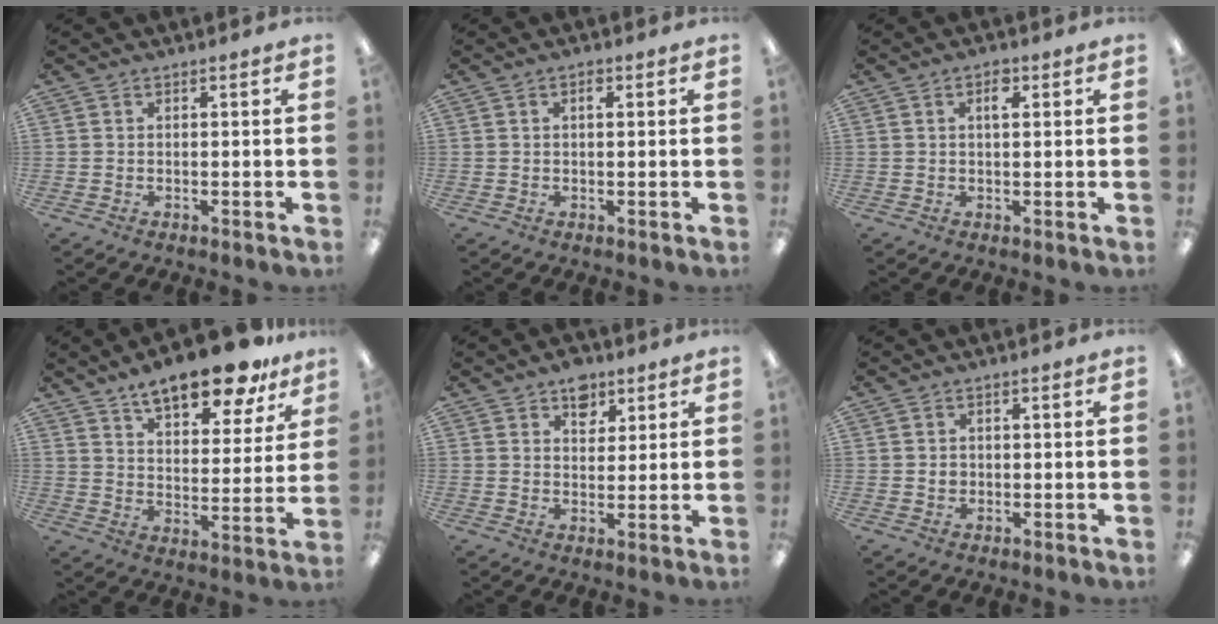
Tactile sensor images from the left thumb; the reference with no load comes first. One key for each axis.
{"total": 1.5, "fx": 0.6, "fy": 0.7, "fz": 1.2, "tx": -0.017, "ty": 0.003, "tz": 0.007}
{"total": 2.9, "fx": 1.2, "fy": 1.3, "fz": 2.3, "tx": -0.034, "ty": 0.001, "tz": 0.016}
{"total": 15.7, "fx": 12.4, "fy": 5.2, "fz": 8.1, "tx": -0.123, "ty": -0.072, "tz": 0.211}
{"total": 6.5, "fx": 4.2, "fy": 4.2, "fz": 2.6, "tx": -0.015, "ty": -0.014, "tz": 0.070}
{"total": 1.5, "fx": 0.1, "fy": 1.3, "fz": 0.7, "tx": -0.015, "ty": 0.006, "tz": -0.001}